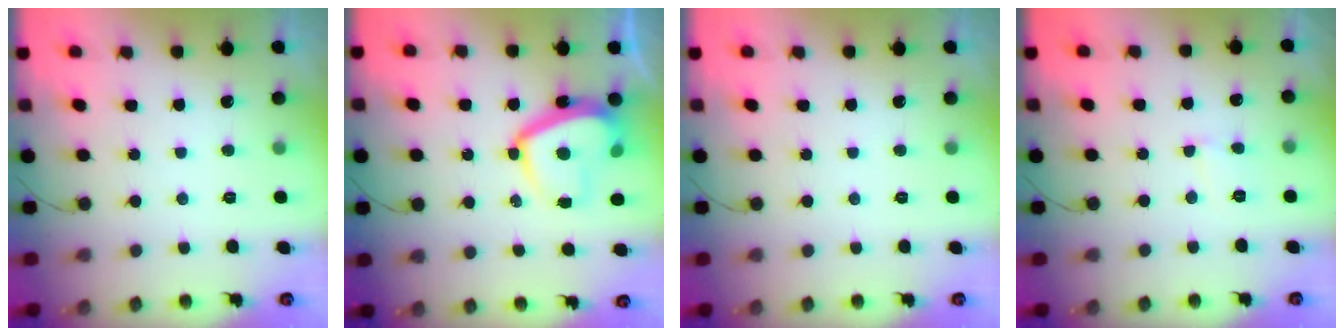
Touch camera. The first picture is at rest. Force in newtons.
{"total": 11.7, "press": 11.6, "slide": 0.9}
{"total": 0.0}
{"total": 2.5, "press": 2.5, "slide": 0.2}